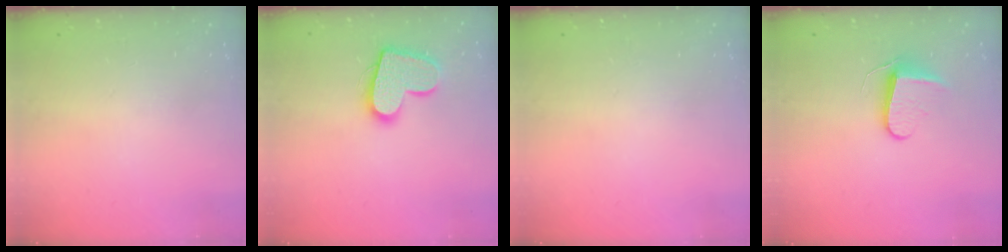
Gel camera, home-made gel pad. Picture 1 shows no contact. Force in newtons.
{"total": 14.3, "press": 14.3, "slide": 1.1}
{"total": 0.0}
{"total": 8.5, "press": 8.5, "slide": 0.6}